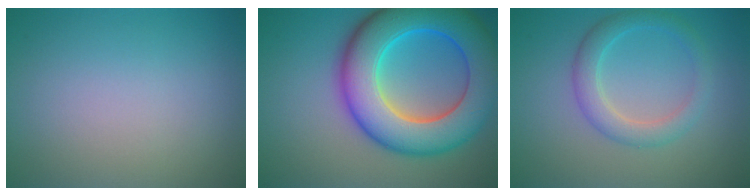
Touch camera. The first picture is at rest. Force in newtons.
{"total": 12.2, "press": 12.2, "slide": 0.2}
{"total": 3.0, "press": 3.0, "slide": 0.1}